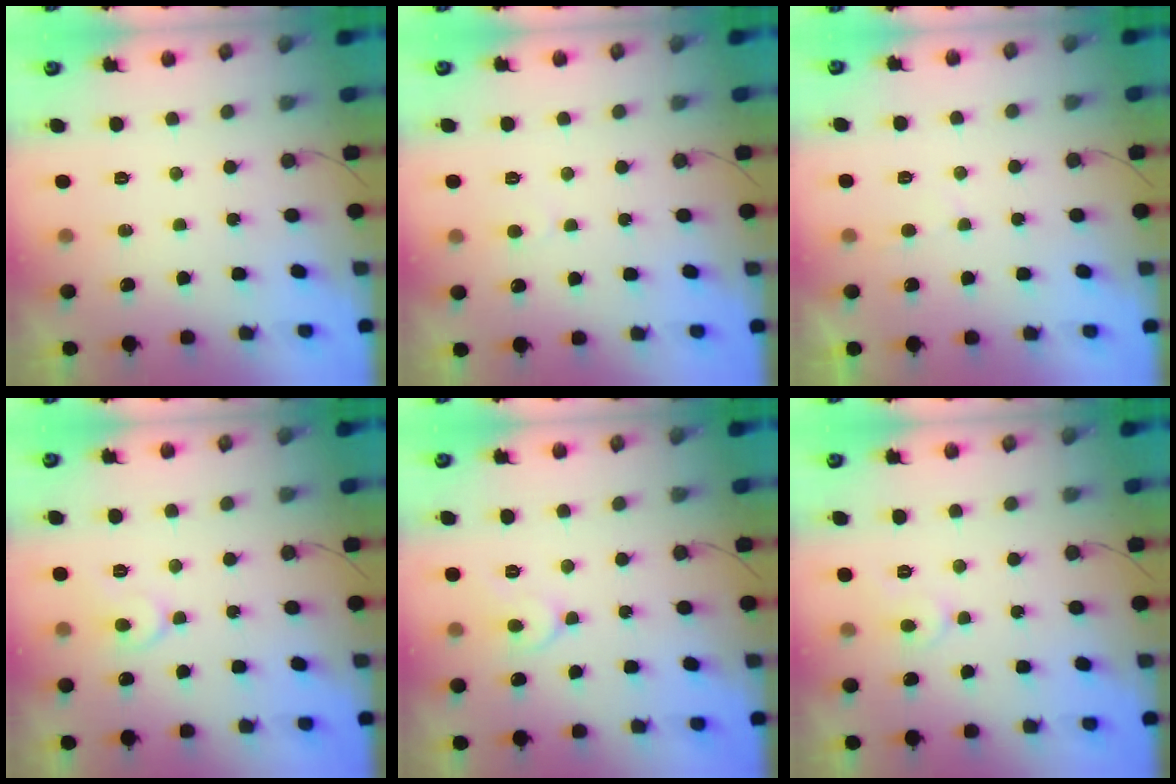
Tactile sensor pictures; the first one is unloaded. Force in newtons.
{"total": 3.7, "press": 3.7, "slide": 0.3}
{"total": 1.7, "press": 1.6, "slide": 0.2}
{"total": 6.7, "press": 6.6, "slide": 0.7}
{"total": 5.9, "press": 5.9, "slide": 0.8}
{"total": 3.6, "press": 3.6, "slide": 0.3}